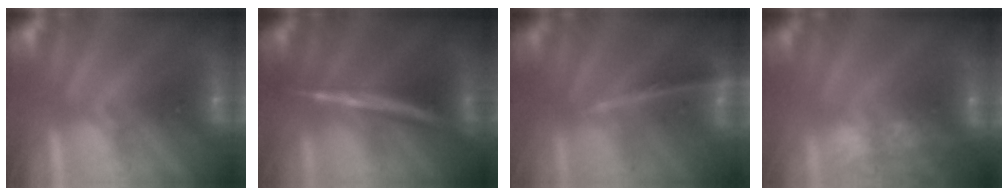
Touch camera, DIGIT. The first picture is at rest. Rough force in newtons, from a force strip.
{"total": 2.8}
{"total": 2.0}
{"total": 7.9}